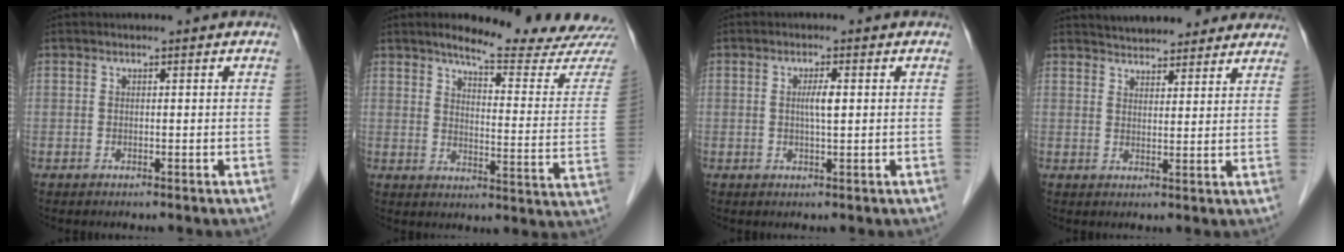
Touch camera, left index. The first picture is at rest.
{"total": 17.7, "force": [16.4, 0.1, 6.6], "torque": [-0.089, -0.091, 0.194]}
{"total": 2.4, "force": [0.3, 0.2, 2.4], "torque": [-0.046, 0.000, 0.005]}
{"total": 12.3, "force": [11.3, 3.5, 3.5], "torque": [-0.031, 0.027, 0.143]}